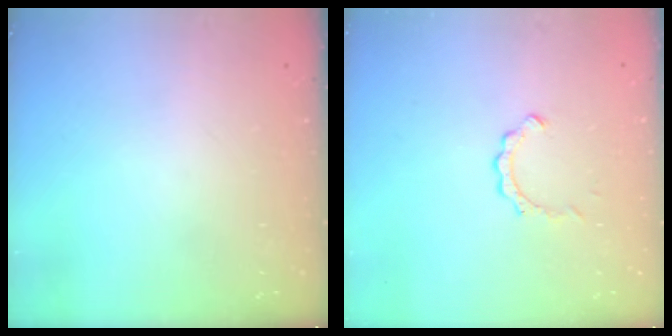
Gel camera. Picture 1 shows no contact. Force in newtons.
{"total": 2.1, "press": 2.1, "slide": 0.2}